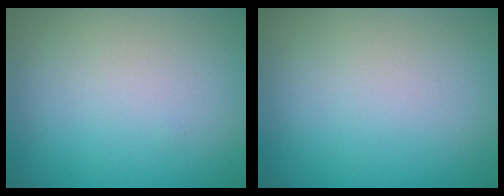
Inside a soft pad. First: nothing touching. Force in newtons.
{"total": 0.0}